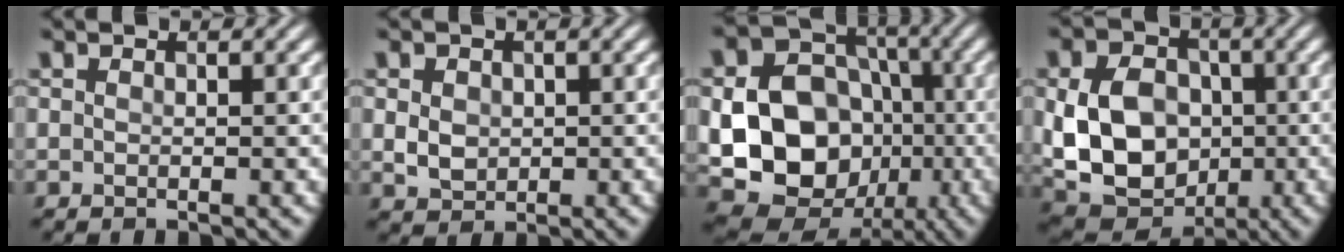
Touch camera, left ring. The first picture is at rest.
{"total": 2.3, "force": [0.2, 1.9, 1.3], "torque": [-0.028, -0.003, 0.003]}
{"total": 13.9, "force": [-2.4, 11.5, 7.5], "torque": [-0.140, -0.022, -0.052]}
{"total": 9.8, "force": [-0.7, 7.4, 6.3], "torque": [-0.124, -0.007, -0.015]}